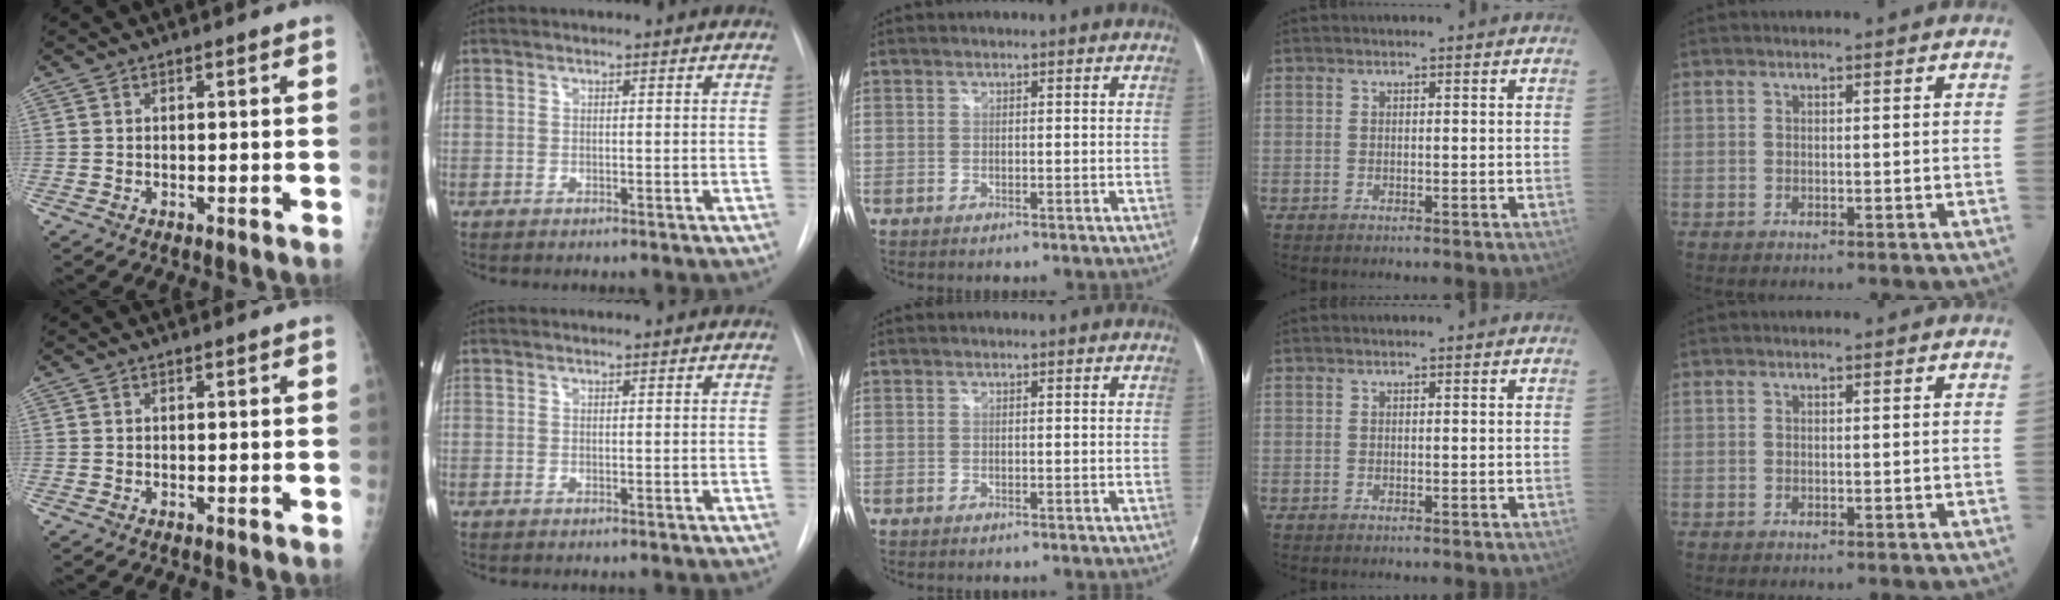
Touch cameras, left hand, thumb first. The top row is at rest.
{}